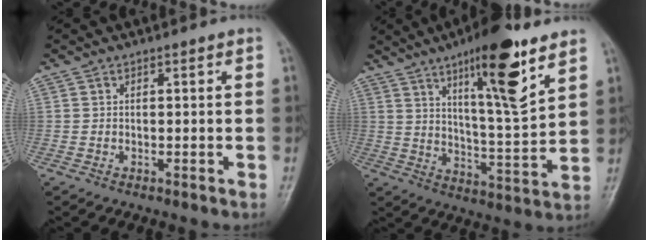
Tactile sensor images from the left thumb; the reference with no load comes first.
{"total": 16.3, "force": [9.4, 3.3, 13.0], "torque": [-0.189, -0.057, 0.153]}